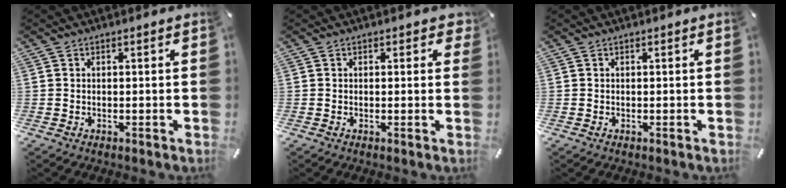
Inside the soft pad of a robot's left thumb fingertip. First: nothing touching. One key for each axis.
{"total": 1.2, "fx": 0.4, "fy": 0.8, "fz": 0.8, "tx": 0.000, "ty": -0.002, "tz": 0.002}
{"total": 0.0}